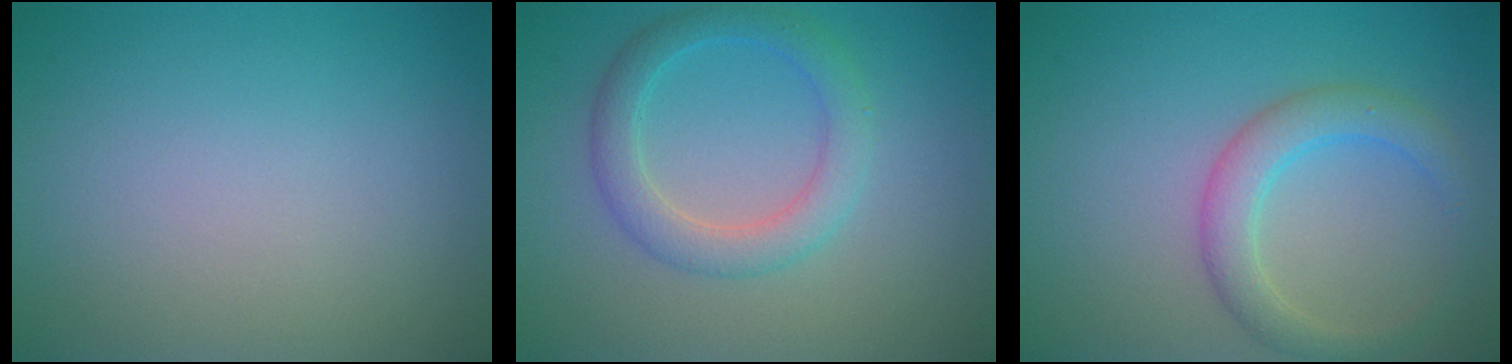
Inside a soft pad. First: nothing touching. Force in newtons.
{"total": 3.3, "press": 3.3, "slide": 0.1}
{"total": 3.4, "press": 3.4, "slide": 0.1}